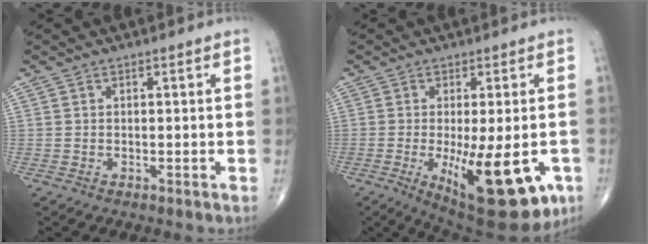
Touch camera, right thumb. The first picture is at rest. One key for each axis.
{"total": 17.0, "fx": -5.2, "fy": 5.9, "fz": 15.1, "tx": -0.195, "ty": -0.022, "tz": -0.058}